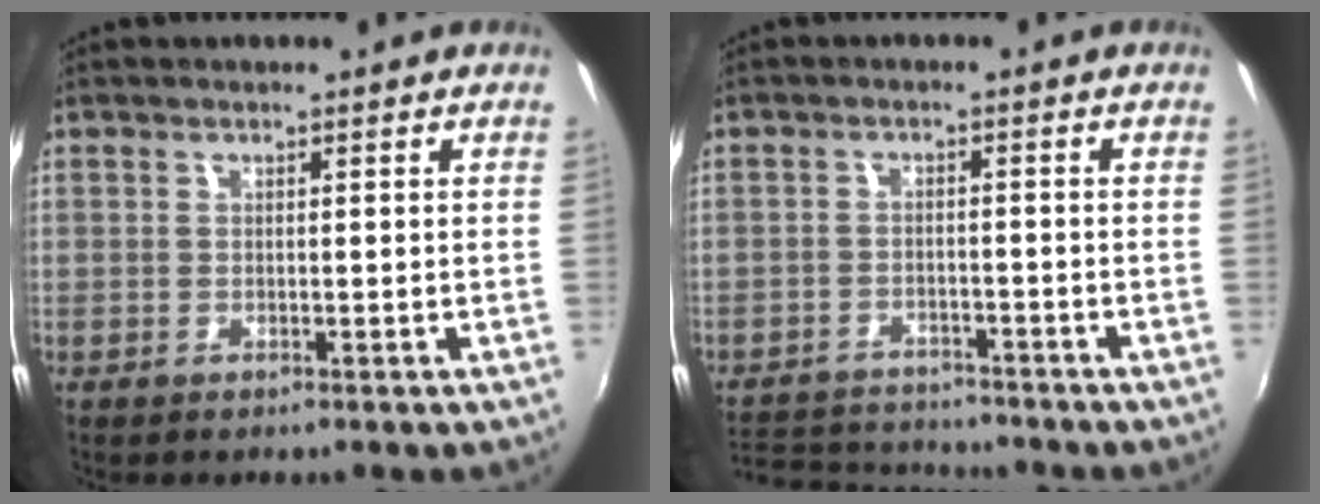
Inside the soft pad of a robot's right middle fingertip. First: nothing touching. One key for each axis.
{"total": 11.1, "fx": -10.3, "fy": 2.9, "fz": 2.9, "tx": -0.084, "ty": 0.001, "tz": -0.162}